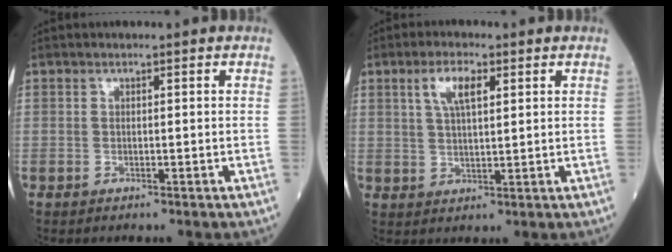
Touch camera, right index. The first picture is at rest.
{"total": 5.2, "force": [2.3, 1.5, 4.5], "torque": [-0.092, 0.008, 0.045]}